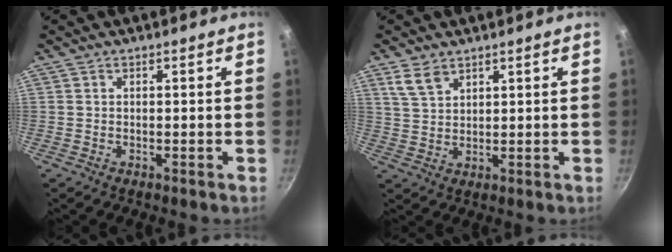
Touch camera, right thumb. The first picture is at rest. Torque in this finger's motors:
{"motor_torque": [1.15, 2.00, 0.34, 0.01, 0.20]}